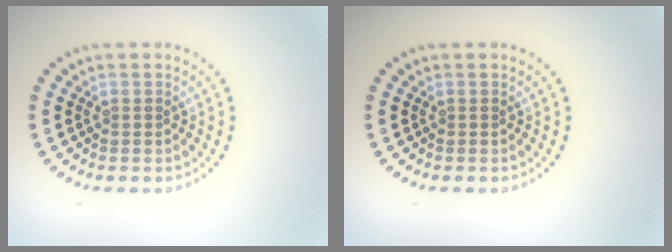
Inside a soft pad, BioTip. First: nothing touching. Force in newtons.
{"total": 0.0}